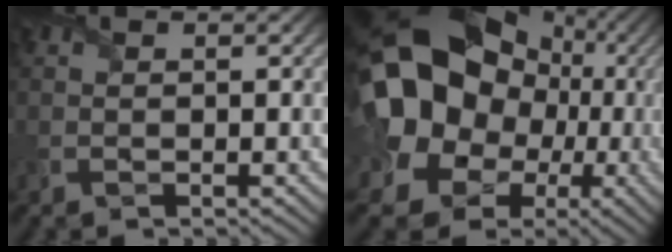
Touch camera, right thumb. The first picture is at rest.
{"total": 22.6, "force": [3.8, 18.6, 12.2], "torque": [-0.287, -0.015, 0.073]}